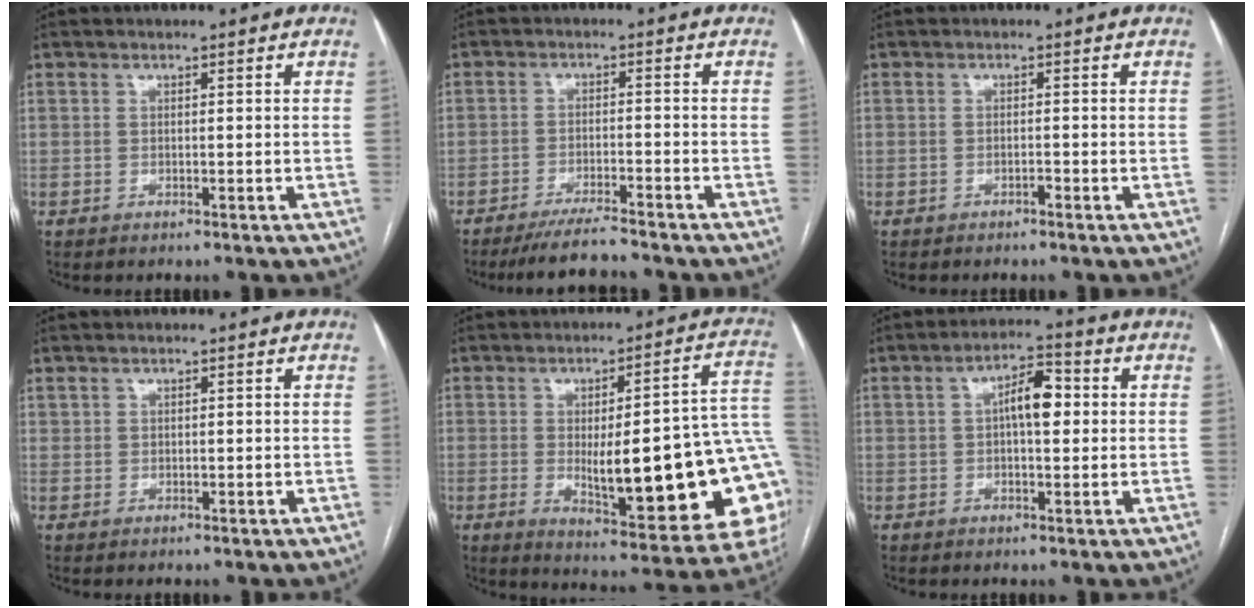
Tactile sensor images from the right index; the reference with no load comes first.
{"total": 6.3, "force": [-5.8, 0.0, 2.4], "torque": [-0.037, -0.017, -0.101]}
{"total": 0.6, "force": [-0.5, 0.2, 0.3], "torque": [-0.008, 0.000, -0.007]}
{"total": 0.8, "force": [0.5, 0.6, 0.2], "torque": [0.003, 0.001, 0.008]}
{"total": 25.7, "force": [-3.1, 5.8, 24.8], "torque": [-0.235, 0.011, -0.025]}
{"total": 6.0, "force": [0.8, 2.1, 5.5], "torque": [-0.093, 0.017, 0.010]}